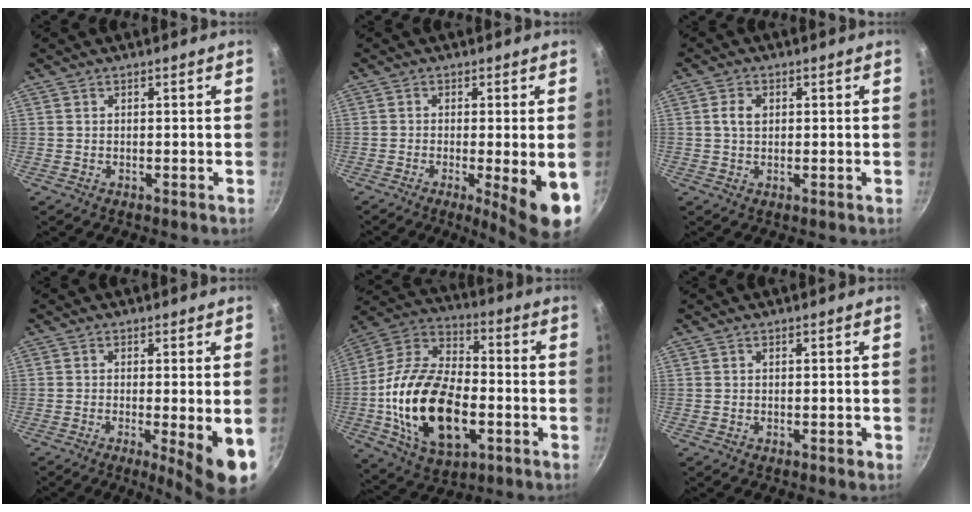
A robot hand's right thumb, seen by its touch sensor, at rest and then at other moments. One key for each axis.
{"total": 10.0, "fx": -2.9, "fy": 1.5, "fz": 9.5, "tx": -0.129, "ty": -0.007, "tz": -0.036}
{"total": 3.4, "fx": 0.6, "fy": 2.2, "fz": 2.5, "tx": -0.045, "ty": 0.006, "tz": 0.008}
{"total": 9.1, "fx": -2.5, "fy": 1.3, "fz": 8.6, "tx": -0.118, "ty": -0.008, "tz": -0.031}
{"total": 24.1, "fx": -4.9, "fy": 13.9, "fz": 19.0, "tx": -0.346, "ty": 0.029, "tz": -0.092}
{"total": 0.9, "fx": -0.5, "fy": 0.3, "fz": 0.6, "tx": -0.012, "ty": 0.005, "tz": -0.005}